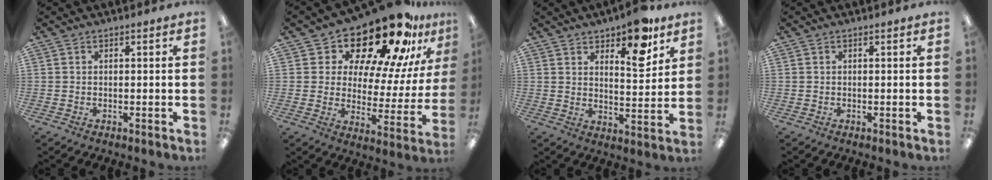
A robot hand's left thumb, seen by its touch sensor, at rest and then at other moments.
{"total": 20.7, "force": [17.0, 6.8, 9.7], "torque": [-0.151, -0.137, 0.278]}
{"total": 11.3, "force": [7.9, 4.3, 6.8], "torque": [-0.080, -0.044, 0.130]}
{"total": 0.0}